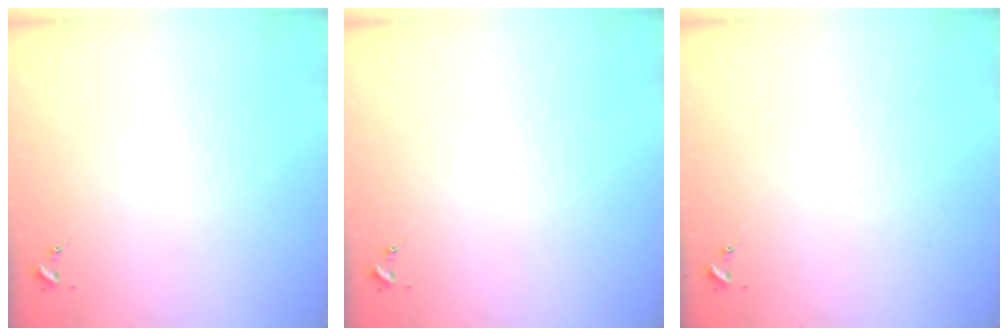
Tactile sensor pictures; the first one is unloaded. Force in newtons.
{"total": 0.0}
{"total": 0.0}